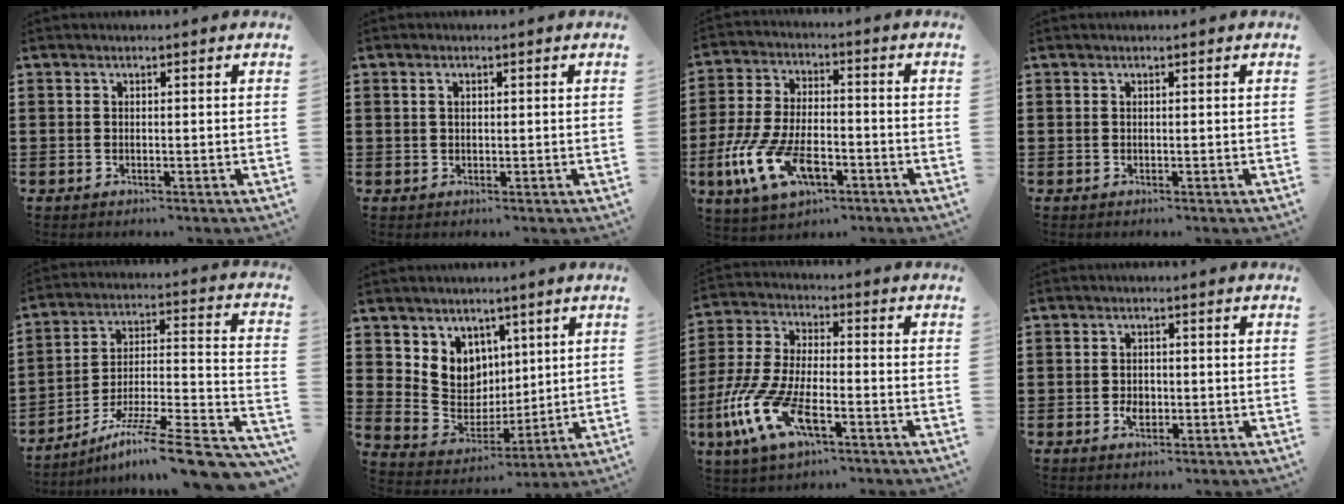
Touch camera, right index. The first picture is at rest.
{"total": 1.2, "force": [0.4, 0.8, 0.8], "torque": [-0.018, 0.008, 0.006]}
{"total": 11.4, "force": [-5.3, 5.5, 8.5], "torque": [-0.203, -0.001, -0.101]}
{"total": 0.0}
{"total": 11.4, "force": [-8.4, 0.5, 7.7], "torque": [-0.112, 0.006, -0.153]}
{"total": 7.8, "force": [3.4, 7.0, 0.7], "torque": [-0.054, -0.033, 0.070]}
{"total": 11.4, "force": [-5.4, 4.6, 8.9], "torque": [-0.220, -0.010, -0.108]}
{"total": 2.1, "force": [-0.6, 1.3, 1.5], "torque": [-0.028, 0.002, -0.009]}